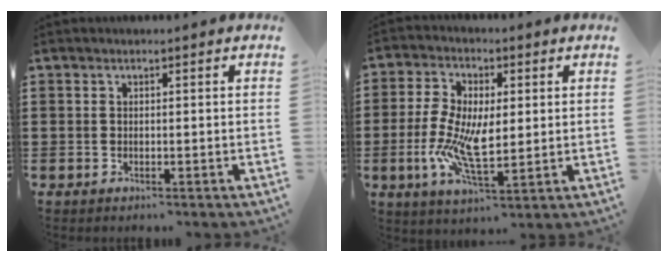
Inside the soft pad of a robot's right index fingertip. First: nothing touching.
{"total": 9.1, "force": [-1.0, 4.2, 8.0], "torque": [-0.171, -0.001, -0.017]}